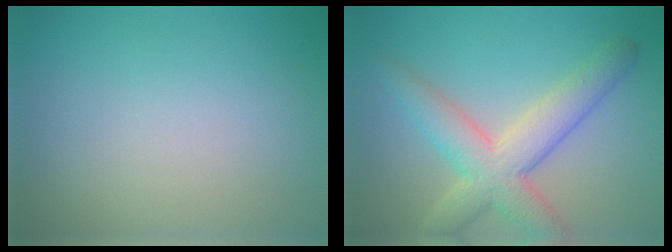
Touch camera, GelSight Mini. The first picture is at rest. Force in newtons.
{"total": 6.2, "press": 6.2, "slide": 0.5}